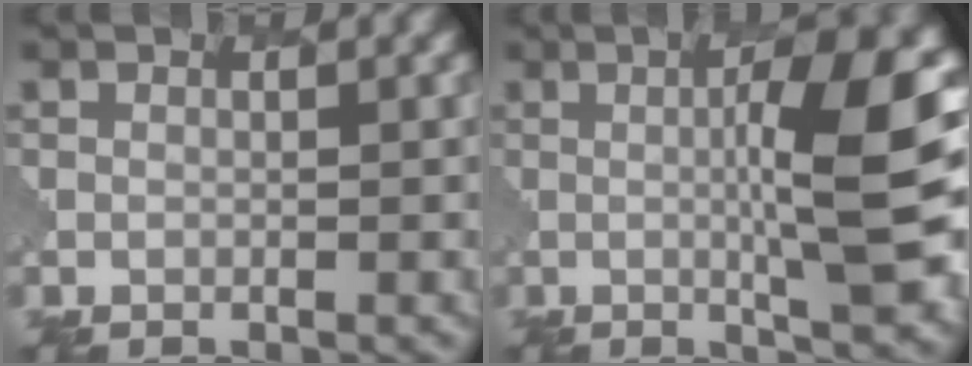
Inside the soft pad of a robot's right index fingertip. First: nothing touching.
{"total": 9.9, "force": [0.4, 2.3, 9.6], "torque": [-0.124, -0.004, 0.009]}